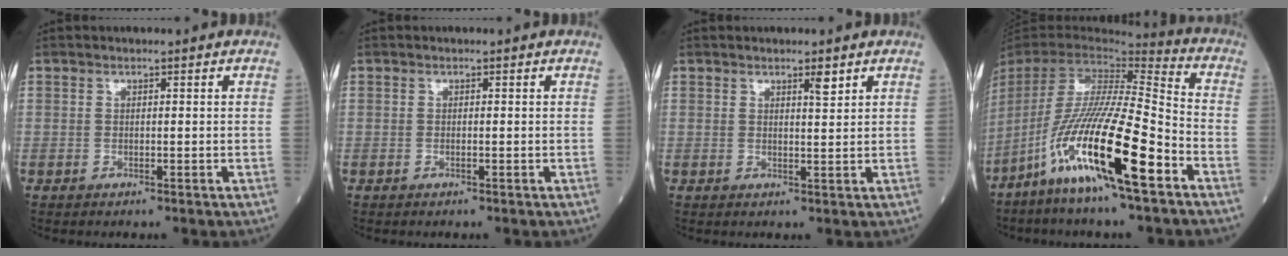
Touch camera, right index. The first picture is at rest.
{"total": 0.0}
{"total": 1.8, "force": [1.2, 0.2, 1.3], "torque": [-0.021, -0.003, 0.020]}
{"total": 20.3, "force": [-10.6, 1.1, 17.3], "torque": [-0.361, -0.049, -0.206]}